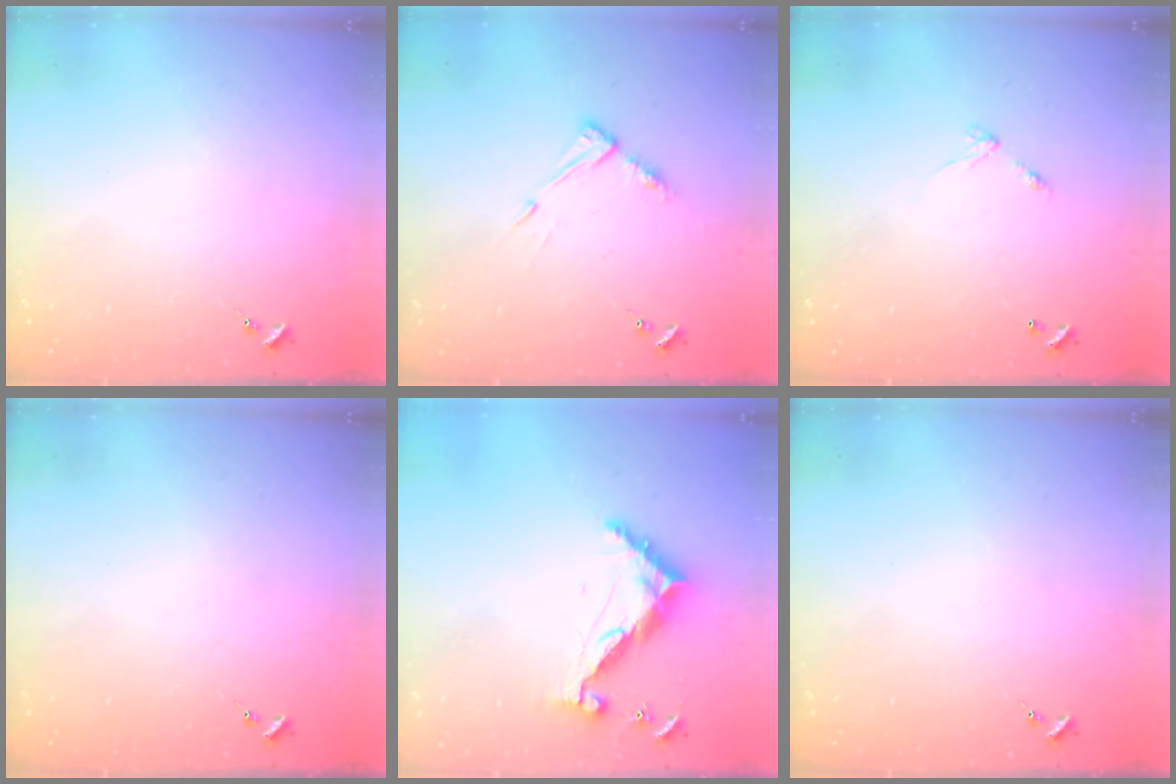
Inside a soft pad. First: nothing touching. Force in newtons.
{"total": 6.8, "press": 6.8, "slide": 0.5}
{"total": 4.3, "press": 4.3, "slide": 0.3}
{"total": 0.0}
{"total": 9.6, "press": 9.6, "slide": 0.8}
{"total": 0.0}